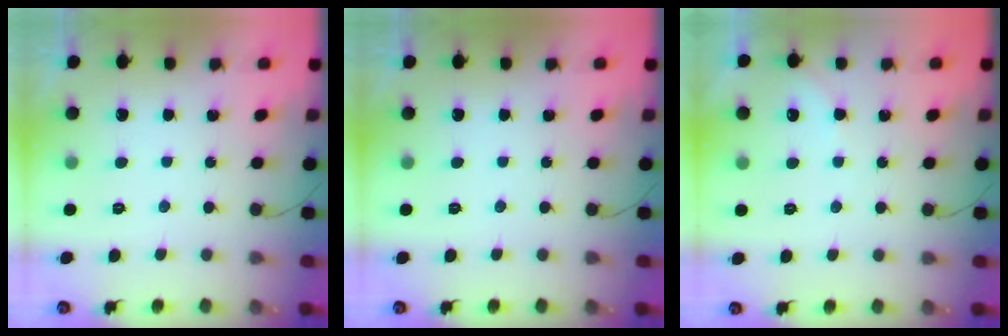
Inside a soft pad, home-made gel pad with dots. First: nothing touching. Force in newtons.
{"total": 0.0}
{"total": 1.7, "press": 1.6, "slide": 0.3}